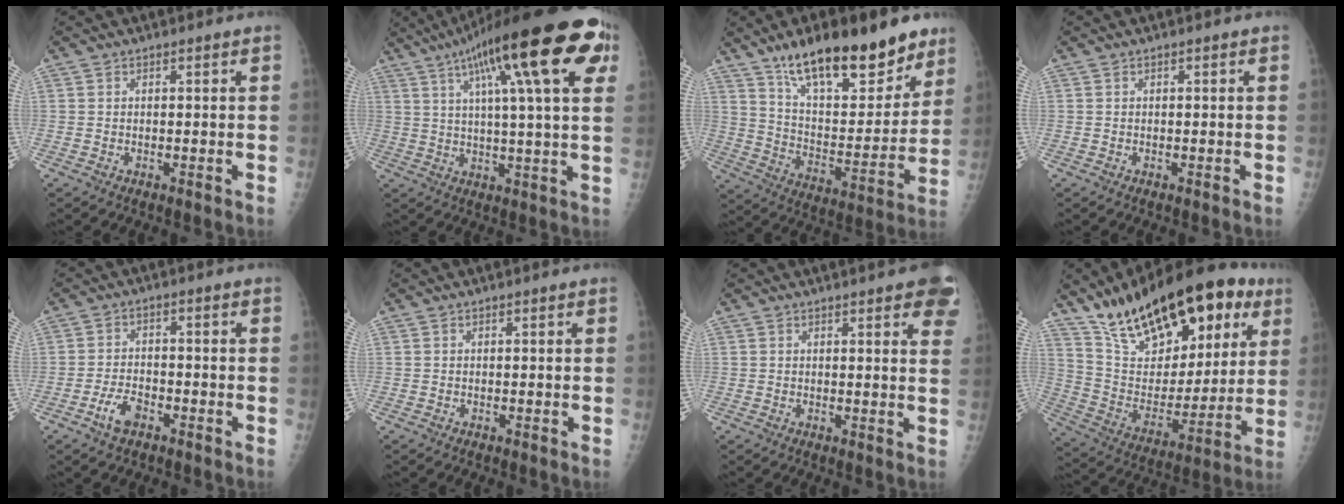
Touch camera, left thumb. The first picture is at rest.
{"total": 25.5, "force": [11.3, 5.7, 22.1], "torque": [-0.329, 0.010, 0.164]}
{"total": 24.3, "force": [16.6, 9.3, 15.0], "torque": [-0.187, -0.070, 0.269]}
{"total": 0.0}
{"total": 4.6, "force": [-2.8, 2.3, 2.9], "torque": [-0.054, 0.019, -0.050]}
{"total": 0.0}
{"total": 9.4, "force": [5.4, 2.4, 7.3], "torque": [-0.059, -0.011, 0.054]}
{"total": 29.1, "force": [17.0, 13.2, 19.5], "torque": [-0.272, -0.032, 0.280]}